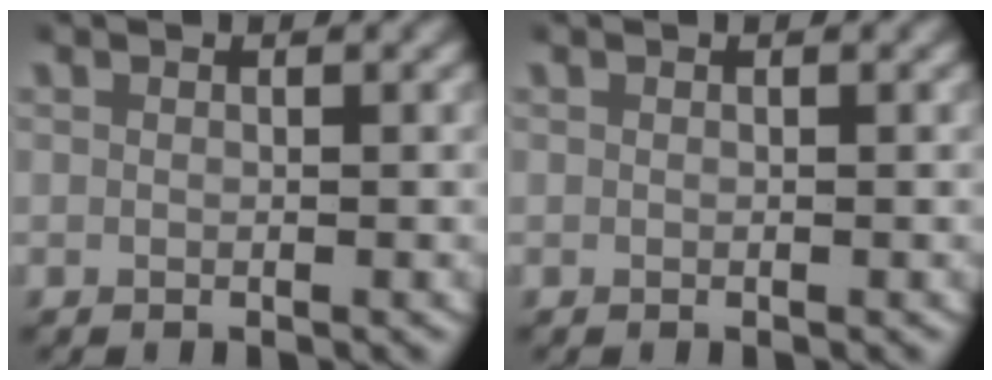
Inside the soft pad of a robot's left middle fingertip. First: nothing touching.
{"total": 0.0}